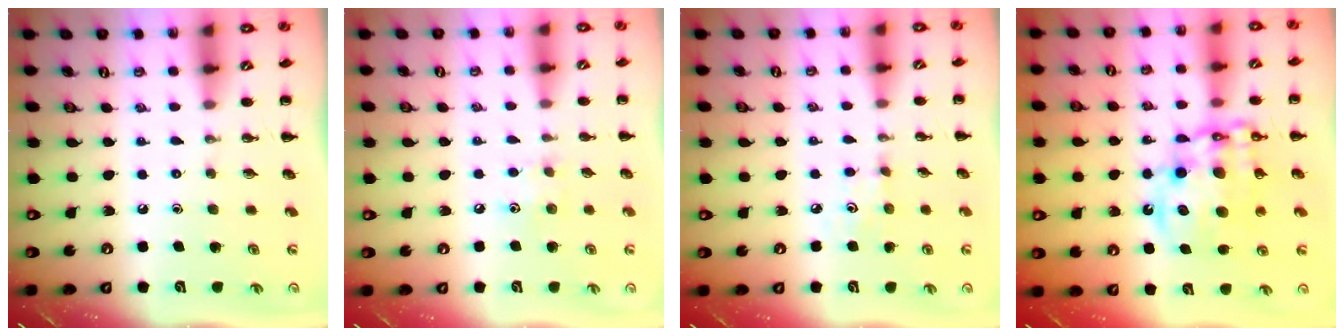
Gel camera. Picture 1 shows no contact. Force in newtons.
{"total": 5.9, "press": 5.8, "slide": 1.3}
{"total": 3.9, "press": 3.8, "slide": 1.2}
{"total": 15.8, "press": 15.4, "slide": 3.6}